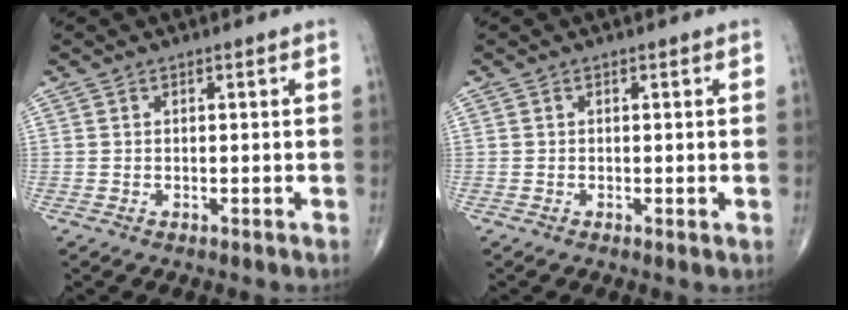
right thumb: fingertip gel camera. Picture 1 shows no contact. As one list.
[{"total": 0.6, "force": [-0.1, 0.1, 0.5], "torque": [-0.013, -0.003, -0.004]}]